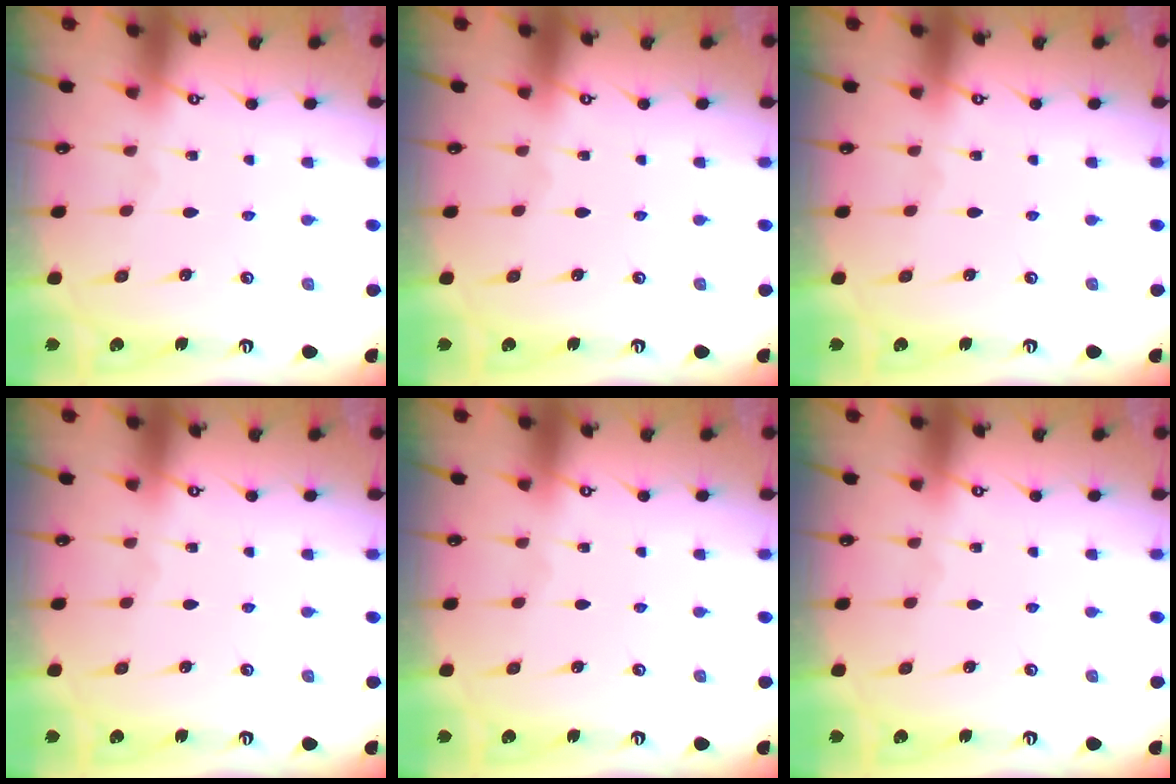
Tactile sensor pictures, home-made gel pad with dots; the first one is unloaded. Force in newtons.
{"total": 0.0}
{"total": 0.0}
{"total": 0.0}
{"total": 0.0}
{"total": 0.0}